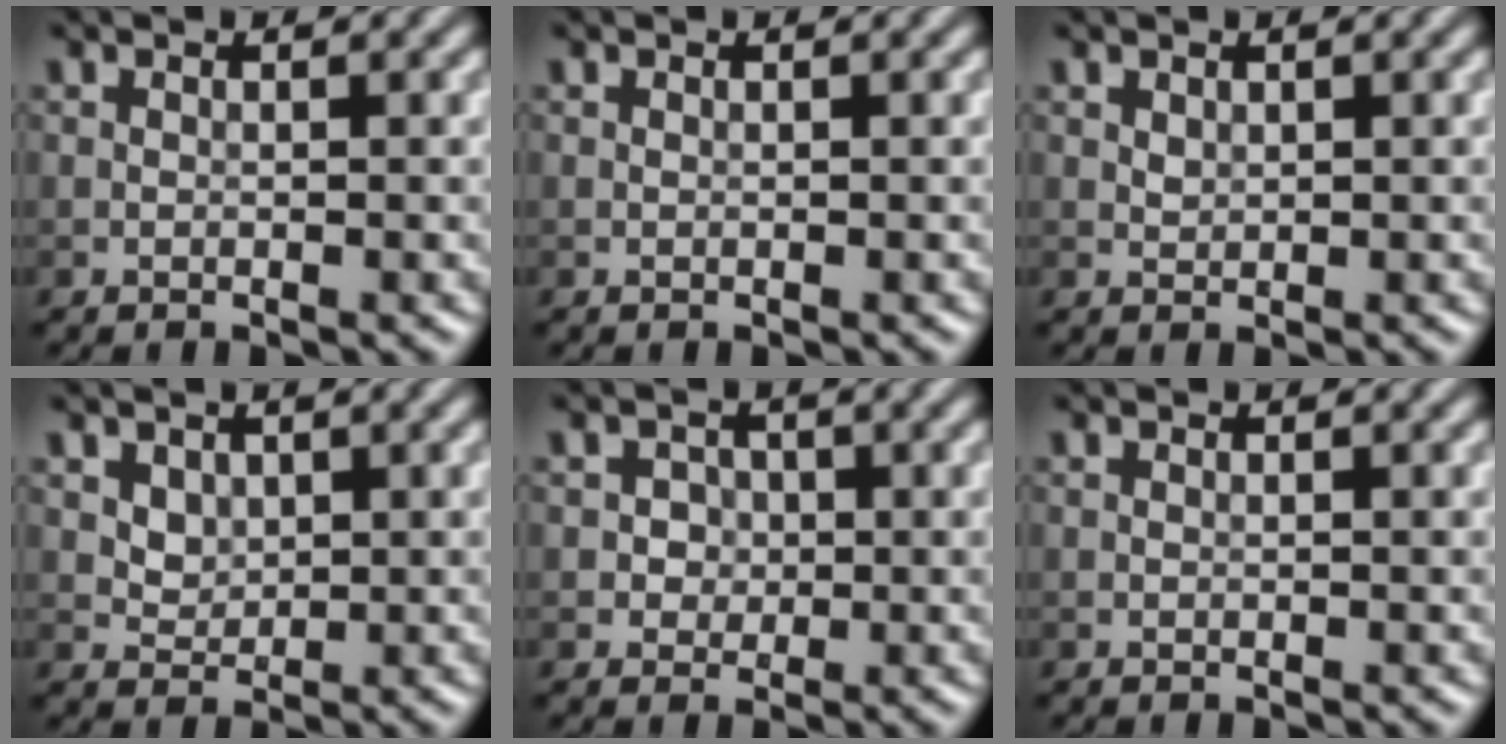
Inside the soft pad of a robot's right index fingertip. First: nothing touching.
{"total": 0.0}
{"total": 0.6, "force": [0.4, 0.4, 0.3], "torque": [-0.008, -0.002, 0.010]}
{"total": 1.8, "force": [0.9, 1.4, 0.8], "torque": [-0.016, -0.008, 0.030]}
{"total": 1.7, "force": [0.1, 1.6, 0.5], "torque": [0.007, 0.002, 0.002]}
{"total": 0.0}